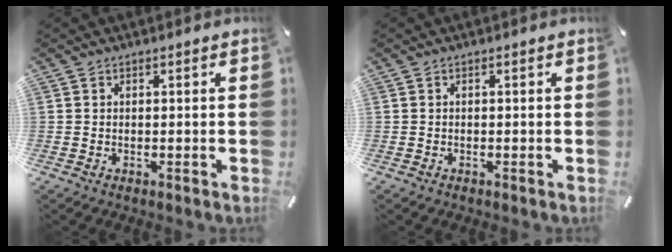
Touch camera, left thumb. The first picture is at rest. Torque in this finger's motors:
{"motor_torque": [-0.01, 0.00, 0.00, 0.00, 0.00]}